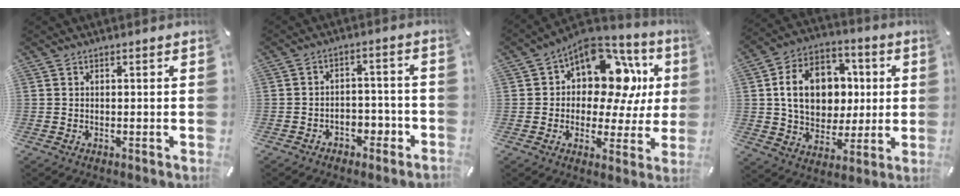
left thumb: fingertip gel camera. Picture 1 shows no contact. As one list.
[{"total": 4.2, "force": [-2.7, 3.1, 1.1], "torque": [-0.018, 0.012, -0.050]}, {"total": 14.5, "force": [6.3, 9.0, 9.5], "torque": [-0.126, -0.058, 0.105]}, {"total": 15.8, "force": [1.7, 13.0, 8.9], "torque": [-0.152, 0.012, 0.037]}]